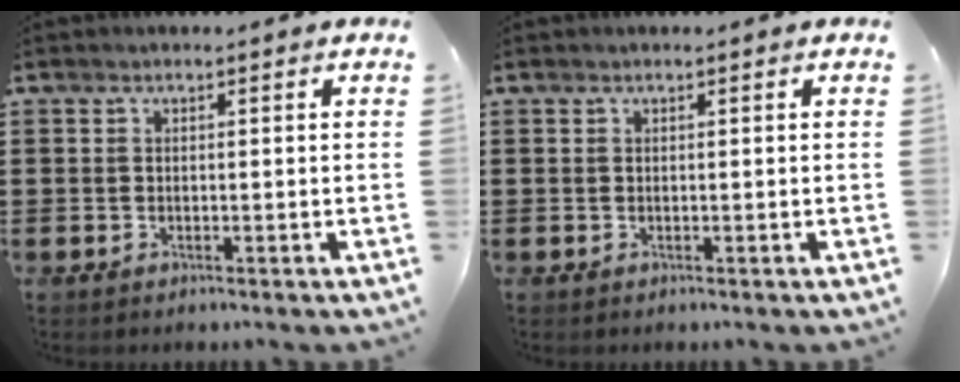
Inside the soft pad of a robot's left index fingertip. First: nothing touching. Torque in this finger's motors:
{"motor_torque": [-0.62, 0.87, 0.05, 0.01]}